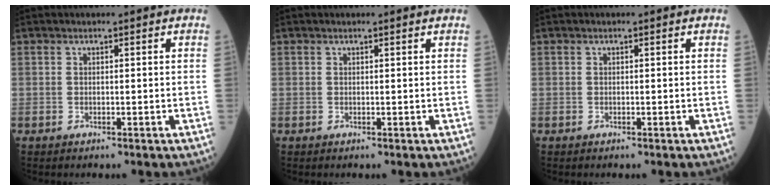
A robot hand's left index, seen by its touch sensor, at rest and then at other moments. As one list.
[{"total": 0.6, "force": [0.6, -0.1, 0.1], "torque": [-0.010, -0.003, 0.008]}, {"total": 0.0}]